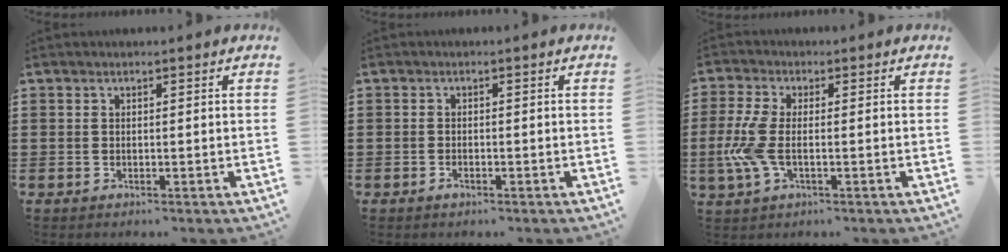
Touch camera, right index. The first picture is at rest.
{"total": 0.9, "force": [-0.7, 0.4, 0.4], "torque": [-0.008, -0.003, -0.013]}
{"total": 6.3, "force": [-1.2, 2.7, 5.6], "torque": [-0.146, -0.011, -0.032]}